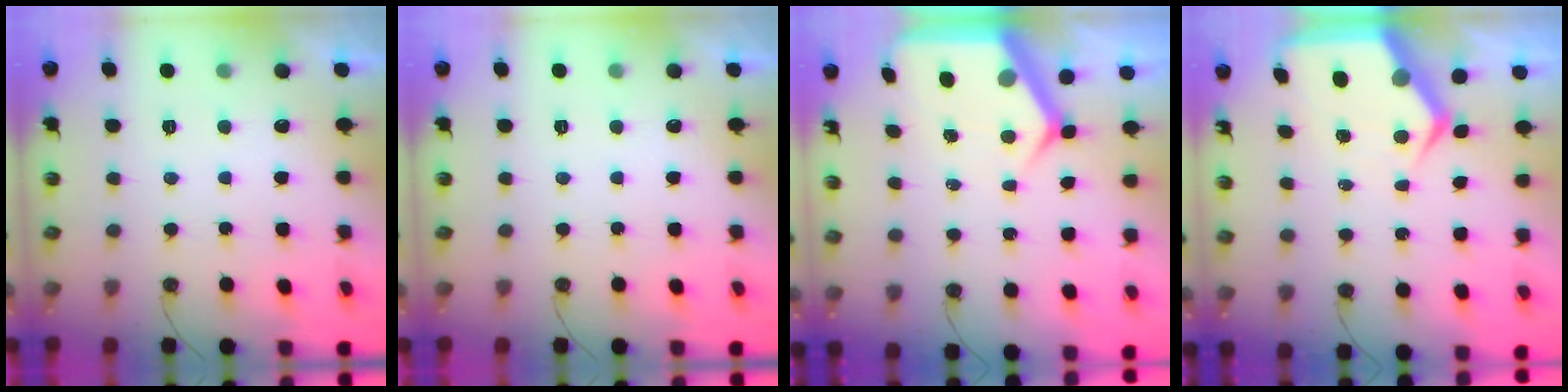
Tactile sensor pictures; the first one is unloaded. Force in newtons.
{"total": 0.0}
{"total": 8.0, "press": 7.9, "slide": 1.0}
{"total": 8.4, "press": 8.3, "slide": 1.2}